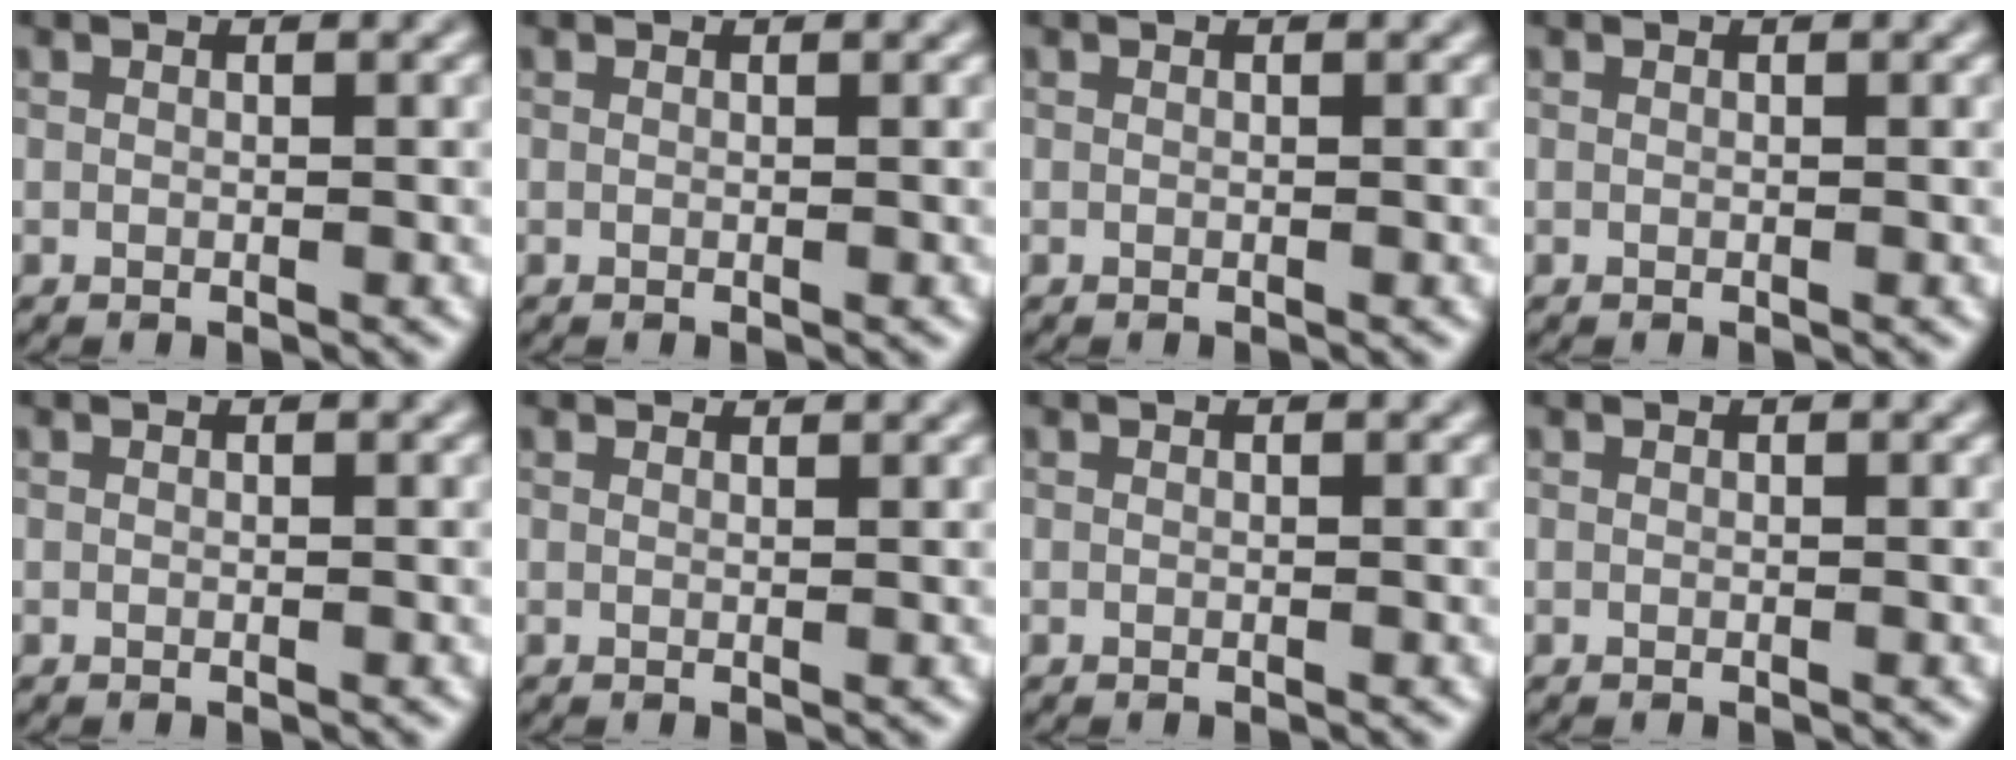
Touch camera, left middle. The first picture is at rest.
{"total": 0.0}
{"total": 0.0}
{"total": 0.0}
{"total": 0.0}
{"total": 1.4, "force": [1.4, 0.3, 0.3], "torque": [-0.012, 0.002, 0.014]}
{"total": 0.0}
{"total": 0.0}